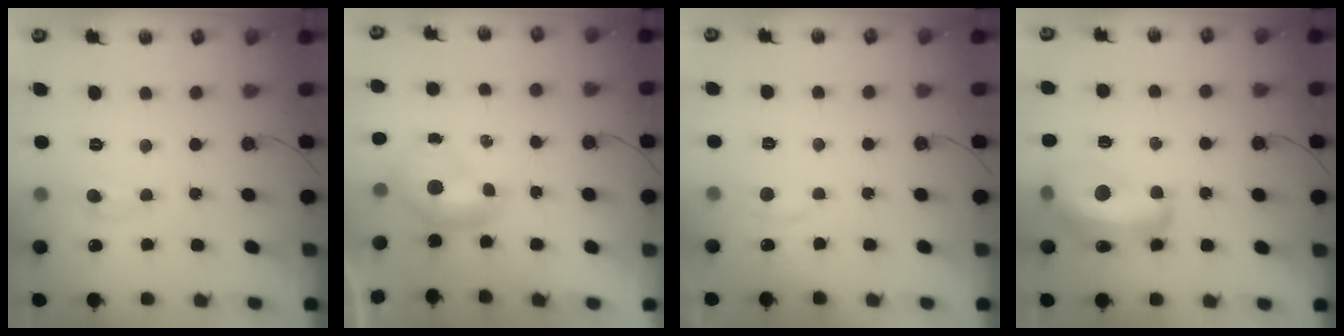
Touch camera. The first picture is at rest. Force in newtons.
{"total": 0.0}
{"total": 0.7, "press": 0.4, "slide": 0.6}
{"total": 12.5, "press": 12.4, "slide": 1.0}